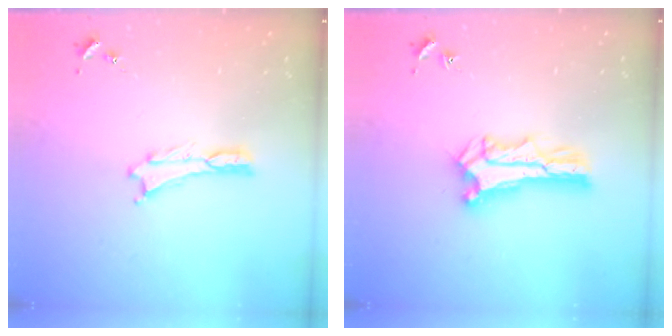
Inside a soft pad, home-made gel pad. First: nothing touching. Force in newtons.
{"total": 2.7, "press": 2.7, "slide": 0.3}